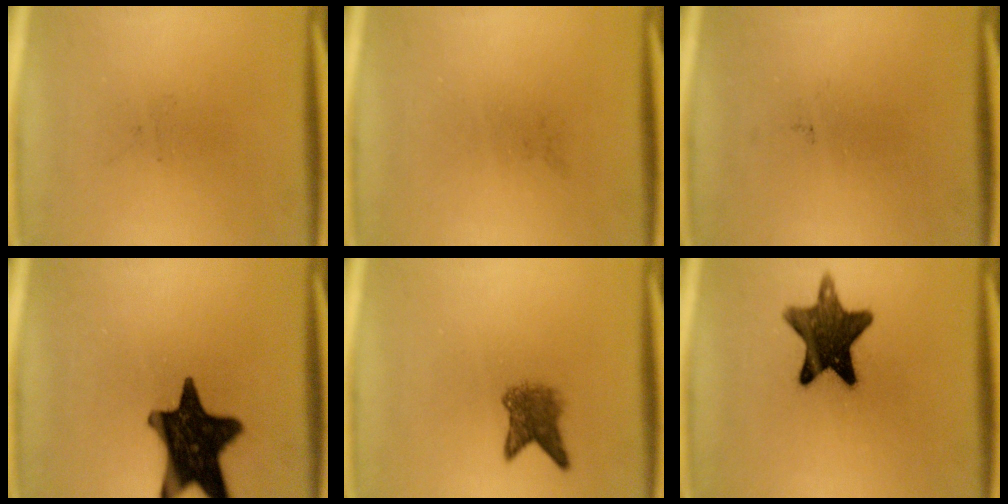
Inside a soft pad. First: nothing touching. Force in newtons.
{"total": 0.0}
{"total": 0.0}
{"total": 16.7}
{"total": 4.2}
{"total": 13.3}